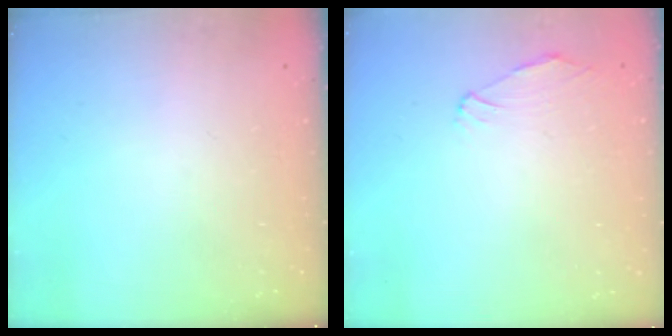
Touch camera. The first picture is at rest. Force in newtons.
{"total": 1.5, "press": 1.4, "slide": 0.5}